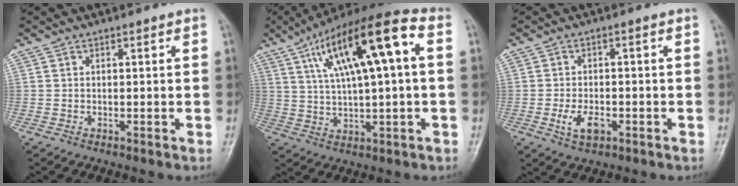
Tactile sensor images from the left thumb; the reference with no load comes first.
{"total": 18.4, "force": [5.1, 5.1, 17.0], "torque": [-0.285, 0.028, 0.083]}
{"total": 4.6, "force": [-1.7, 2.5, 3.5], "torque": [-0.064, 0.006, -0.027]}